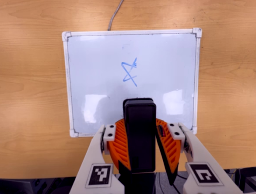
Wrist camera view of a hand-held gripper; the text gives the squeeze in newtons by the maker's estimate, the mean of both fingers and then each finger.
{"total": 9.3, "left": 9.0, "right": 9.6}